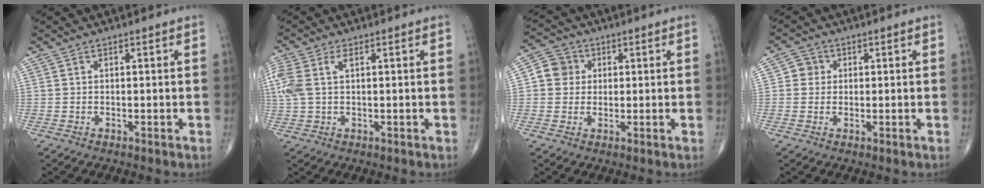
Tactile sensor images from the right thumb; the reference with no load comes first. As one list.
[{"total": 7.7, "force": [2.0, 4.3, 6.1], "torque": [-0.180, 0.023, 0.046]}, {"total": 5.2, "force": [0.9, 4.9, 1.5], "torque": [-0.003, 0.006, 0.007]}, {"total": 2.9, "force": [0.4, 2.8, 0.6], "torque": [0.010, 0.004, 0.001]}]